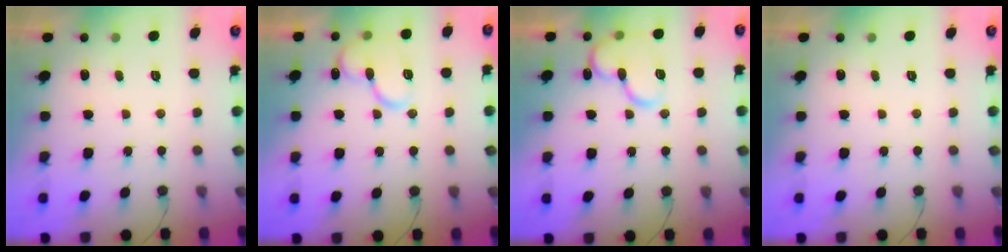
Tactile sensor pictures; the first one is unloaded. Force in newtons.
{"total": 13.8, "press": 13.7, "slide": 1.8}
{"total": 14.8, "press": 14.7, "slide": 2.3}
{"total": 0.0}